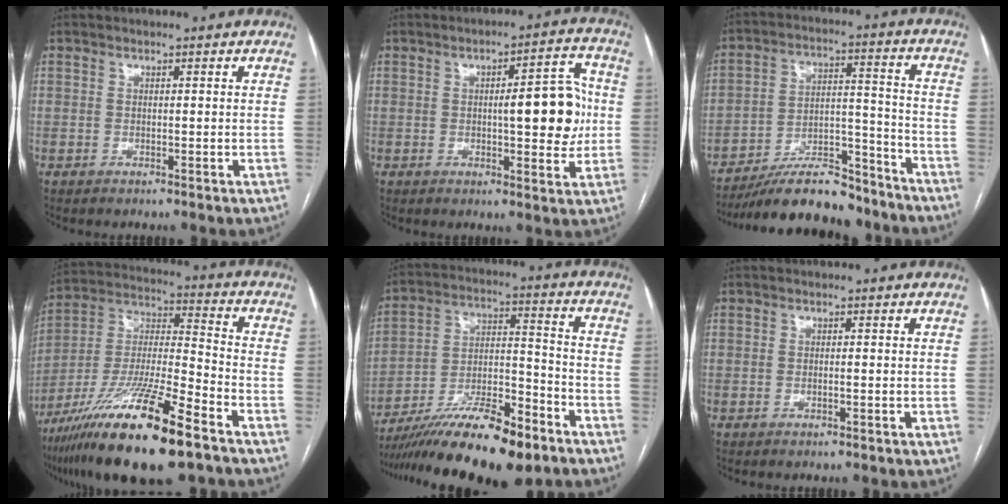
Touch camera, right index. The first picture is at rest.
{"total": 9.9, "force": [0.2, 2.6, 9.6], "torque": [-0.122, 0.017, 0.004]}
{"total": 16.0, "force": [-14.1, 4.3, 6.2], "torque": [-0.092, 0.033, -0.232]}
{"total": 21.4, "force": [-13.5, 2.2, 16.4], "torque": [-0.321, -0.038, -0.242]}
{"total": 19.5, "force": [-14.3, 3.8, 12.6], "torque": [-0.202, -0.003, -0.245]}
{"total": 0.6, "force": [-0.3, 0.0, 0.6], "torque": [-0.013, 0.001, -0.004]}